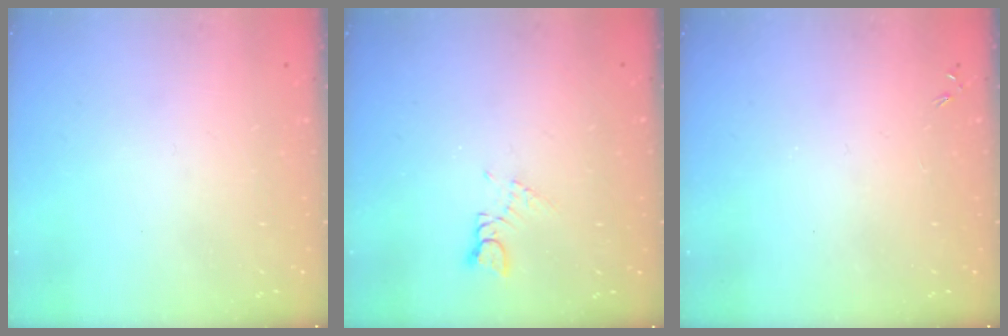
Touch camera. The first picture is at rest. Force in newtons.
{"total": 1.4, "press": 1.4, "slide": 0.2}
{"total": 0.0}